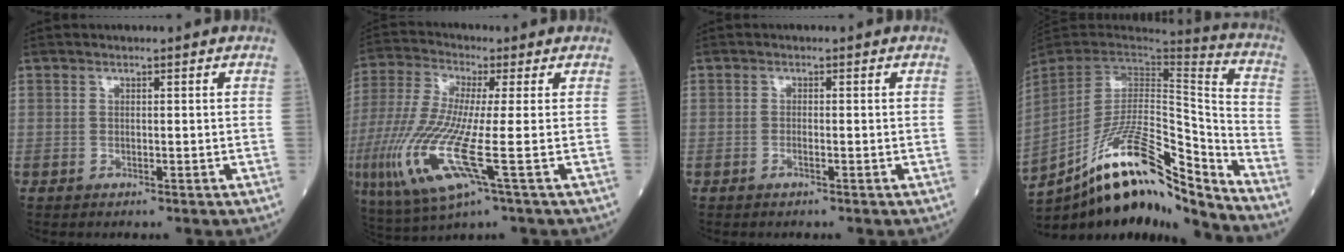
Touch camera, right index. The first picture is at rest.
{"total": 14.7, "force": [-3.7, 1.5, 14.2], "torque": [-0.323, -0.028, -0.074]}
{"total": 0.8, "force": [-0.5, 0.0, 0.6], "torque": [-0.012, 0.000, -0.011]}
{"total": 21.2, "force": [-15.9, 3.5, 13.5], "torque": [-0.245, 0.019, -0.278]}